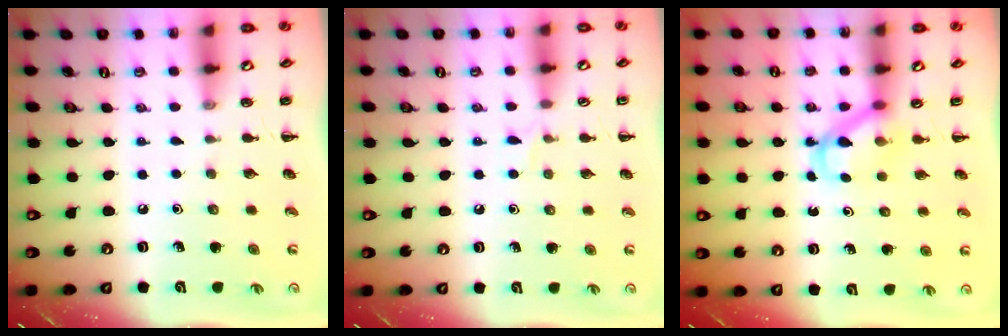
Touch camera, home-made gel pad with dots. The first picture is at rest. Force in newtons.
{"total": 4.3, "press": 4.1, "slide": 1.3}
{"total": 4.1, "press": 4.0, "slide": 0.7}